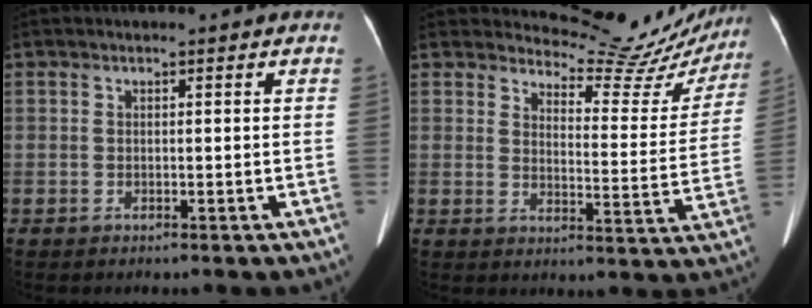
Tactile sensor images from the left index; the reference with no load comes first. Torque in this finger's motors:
{"motor_torque": [0.29, -0.51, 0.05, -0.02]}